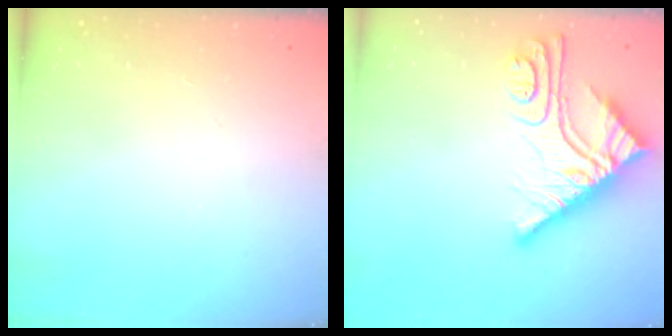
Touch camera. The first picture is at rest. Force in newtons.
{"total": 13.6, "press": 13.6, "slide": 1.3}